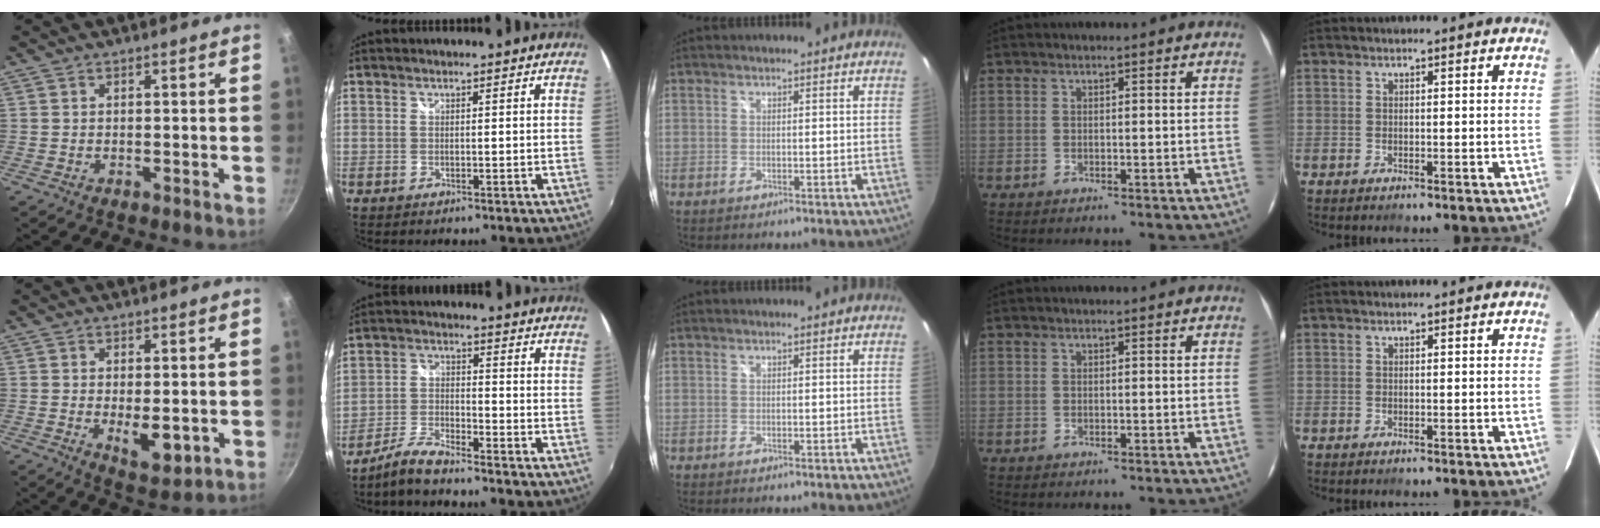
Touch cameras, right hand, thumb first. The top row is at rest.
{"thumb": {"total": 6.4, "force": [-0.7, 3.0, 5.6], "torque": [-0.076, -0.016, 0.000]}, "index": {"total": 5.5, "force": [-5.0, 0.6, 2.2], "torque": [-0.056, 0.002, -0.102]}}